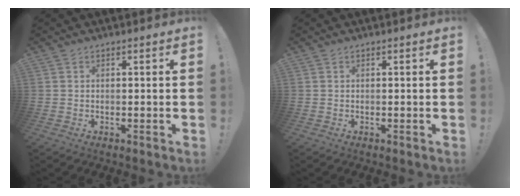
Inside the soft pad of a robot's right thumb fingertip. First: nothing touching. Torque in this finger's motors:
{"motor_torque": [0.00, 0.00, 0.00, 0.00, 0.02]}